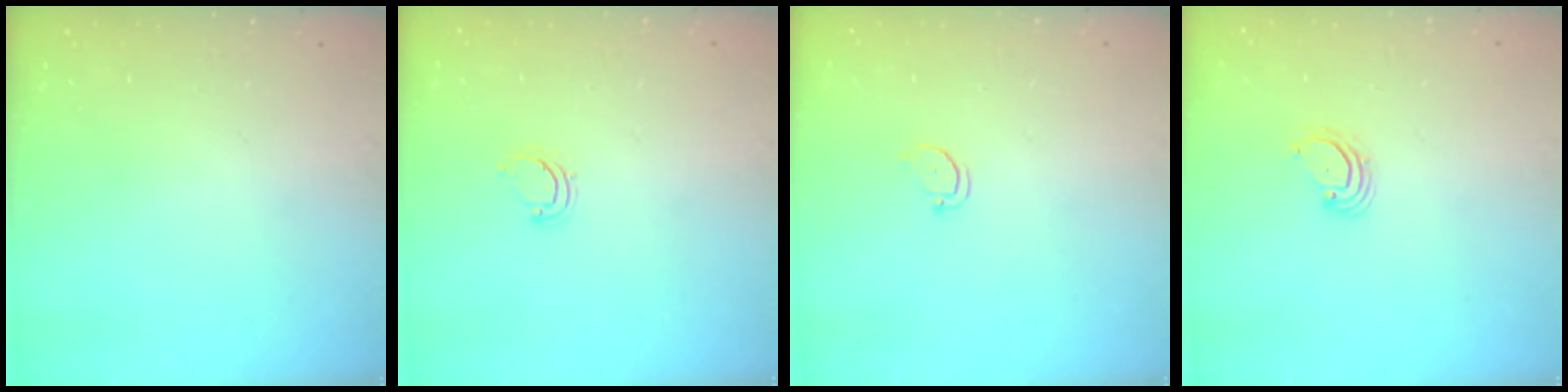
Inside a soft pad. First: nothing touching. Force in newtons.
{"total": 3.9, "press": 3.9, "slide": 0.4}
{"total": 2.2, "press": 2.2, "slide": 0.2}
{"total": 3.0, "press": 3.0, "slide": 0.3}